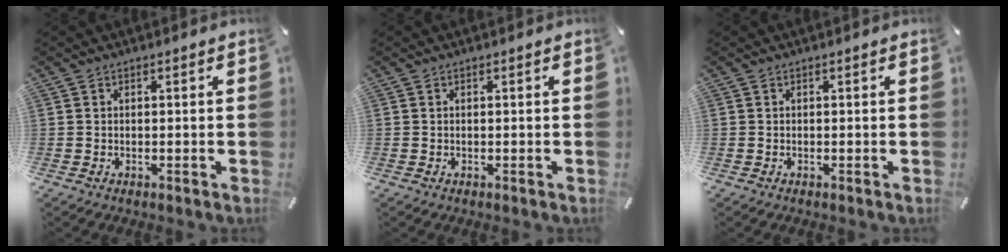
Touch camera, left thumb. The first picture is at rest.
{"total": 0.0}
{"total": 0.0}